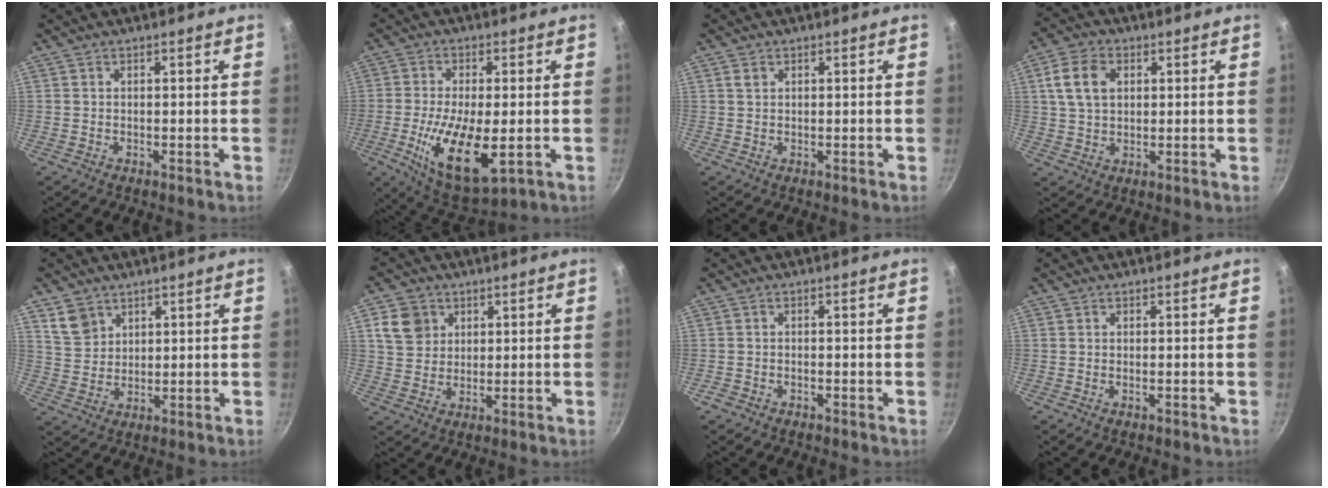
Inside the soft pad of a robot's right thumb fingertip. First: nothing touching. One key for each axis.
{"total": 15.2, "fx": -3.1, "fy": 6.3, "fz": 13.5, "tx": -0.240, "ty": -0.006, "tz": -0.047}
{"total": 1.5, "fx": 0.7, "fy": 1.0, "fz": 0.8, "tx": -0.014, "ty": -0.001, "tz": 0.013}
{"total": 8.1, "fx": 2.2, "fy": 5.7, "fz": 5.4, "tx": -0.088, "ty": 0.007, "tz": 0.040}
{"total": 5.8, "fx": 3.4, "fy": 4.3, "fz": 1.9, "tx": -0.015, "ty": -0.007, "tz": 0.073}
{"total": 7.5, "fx": 2.6, "fy": 6.6, "fz": 2.3, "tx": -0.011, "ty": 0.004, "tz": 0.045}
{"total": 1.2, "fx": -0.9, "fy": 0.7, "fz": 0.4, "tx": -0.017, "ty": 0.011, "tz": -0.020}
{"total": 0.5, "fx": -0.2, "fy": 0.2, "fz": 0.4, "tx": -0.008, "ty": 0.003, "tz": -0.006}